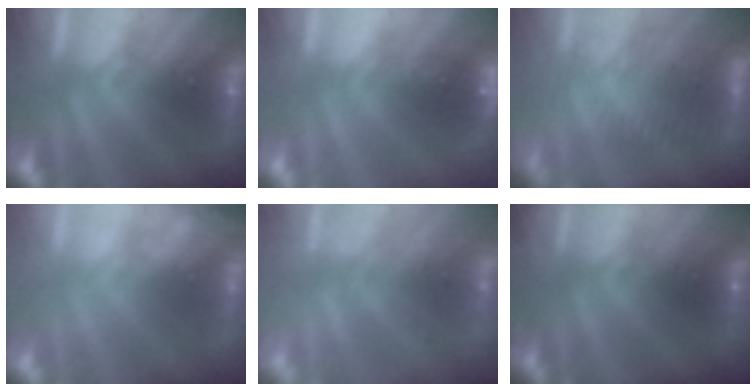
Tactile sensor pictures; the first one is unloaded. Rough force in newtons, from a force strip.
{"total": 3.7}
{"total": 3.4}
{"total": 1.1}
{"total": 2.2}
{"total": 8.0}